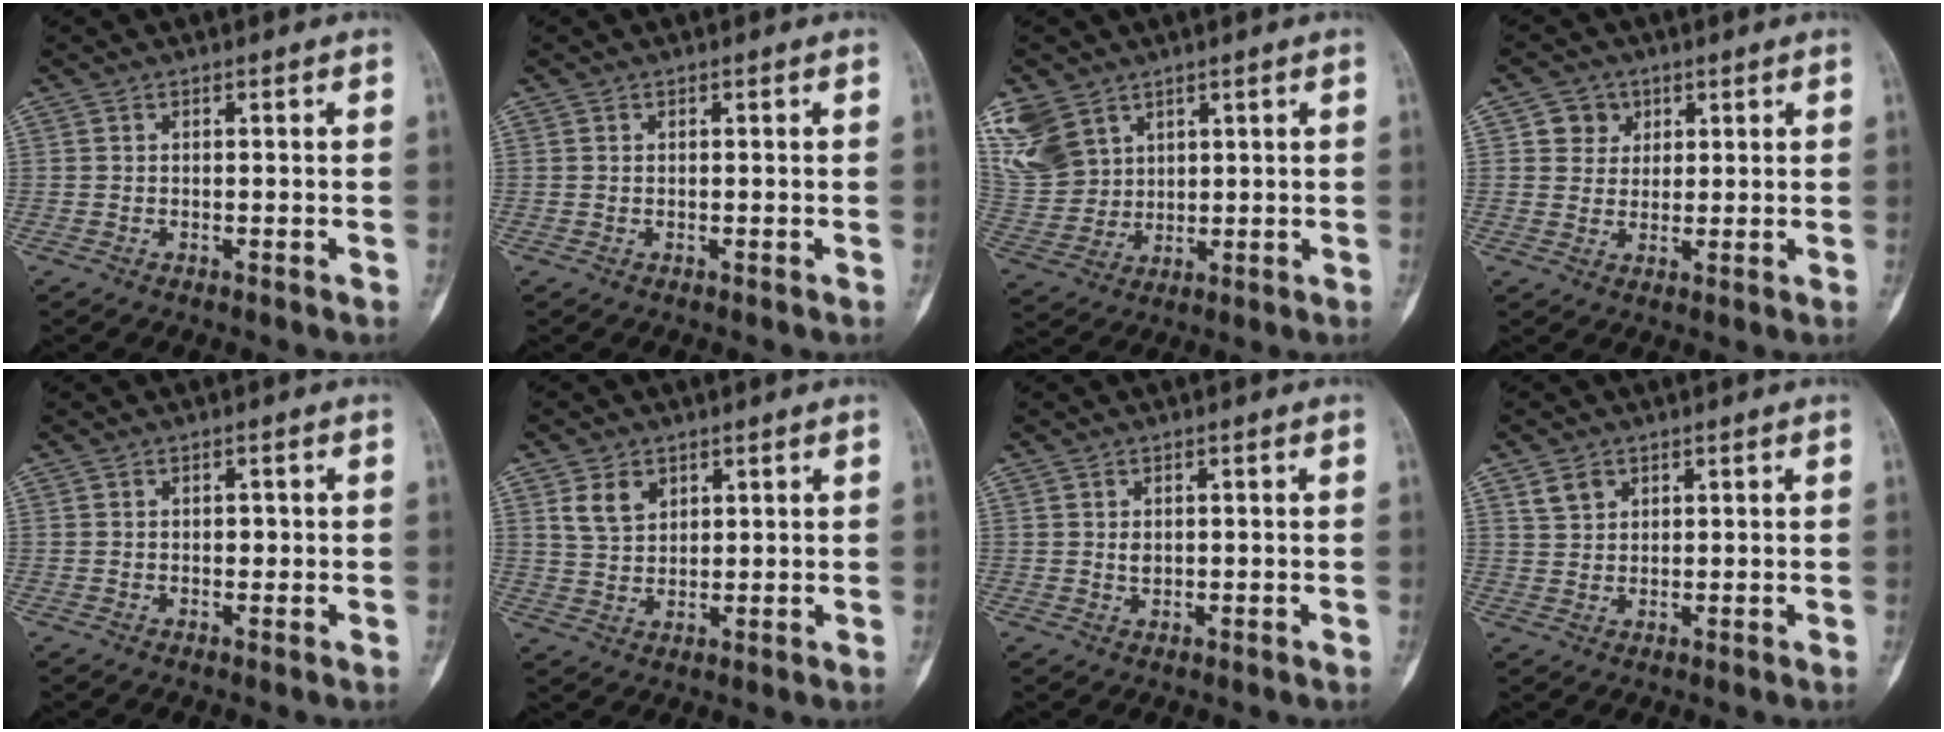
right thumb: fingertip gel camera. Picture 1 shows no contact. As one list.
[{"total": 0.0}, {"total": 12.9, "force": [7.2, 9.2, 5.3], "torque": [-0.107, -0.016, 0.165]}, {"total": 4.6, "force": [1.8, 4.1, 0.8], "torque": [0.012, -0.003, 0.027]}, {"total": 1.2, "force": [0.2, 0.9, 0.8], "torque": [-0.007, 0.002, 0.002]}, {"total": 5.4, "force": [2.7, 3.7, 2.7], "torque": [-0.035, -0.013, 0.057]}, {"total": 1.4, "force": [0.4, 1.0, 1.0], "torque": [-0.014, -0.003, 0.011]}, {"total": 3.3, "force": [1.9, 2.4, 1.2], "torque": [-0.011, -0.008, 0.041]}]